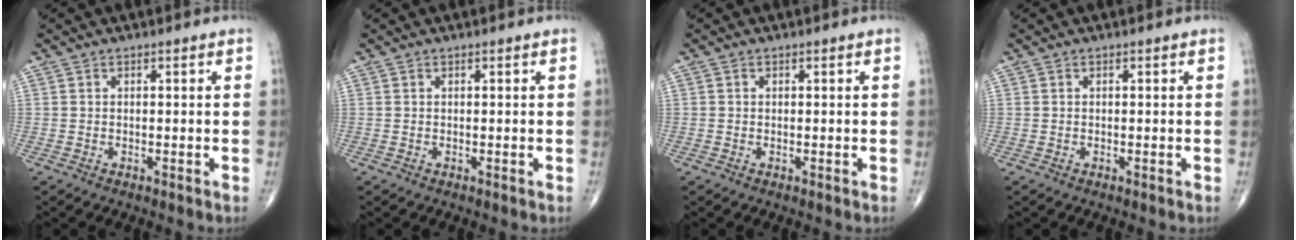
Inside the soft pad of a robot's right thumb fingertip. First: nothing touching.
{"total": 0.0}
{"total": 0.0}
{"total": 0.0}